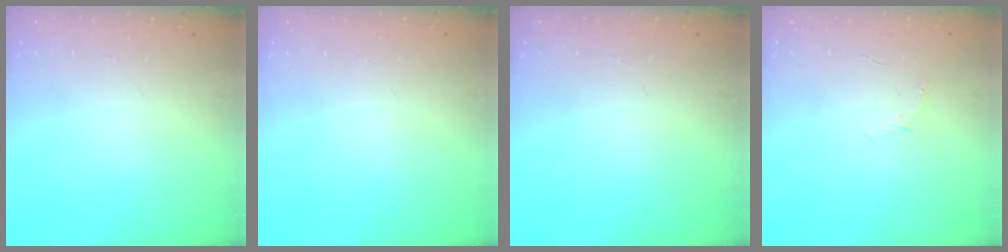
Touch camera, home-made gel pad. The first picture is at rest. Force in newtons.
{"total": 0.0}
{"total": 0.0}
{"total": 3.7, "press": 3.6, "slide": 1.0}